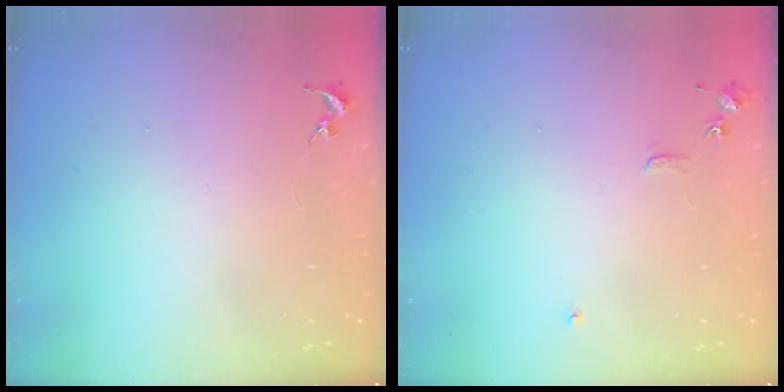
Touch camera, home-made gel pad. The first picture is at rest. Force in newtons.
{"total": 5.9, "press": 5.9, "slide": 0.7}